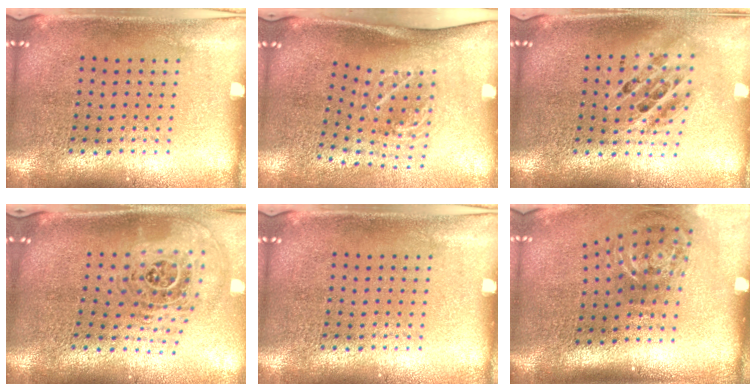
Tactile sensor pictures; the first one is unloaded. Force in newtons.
{"total": 2.0, "press": 1.3, "slide": 1.5}
{"total": 1.7, "press": 1.4, "slide": 1.0}
{"total": 1.7, "press": 1.4, "slide": 1.0}
{"total": 0.0}
{"total": 1.9, "press": 1.2, "slide": 1.5}